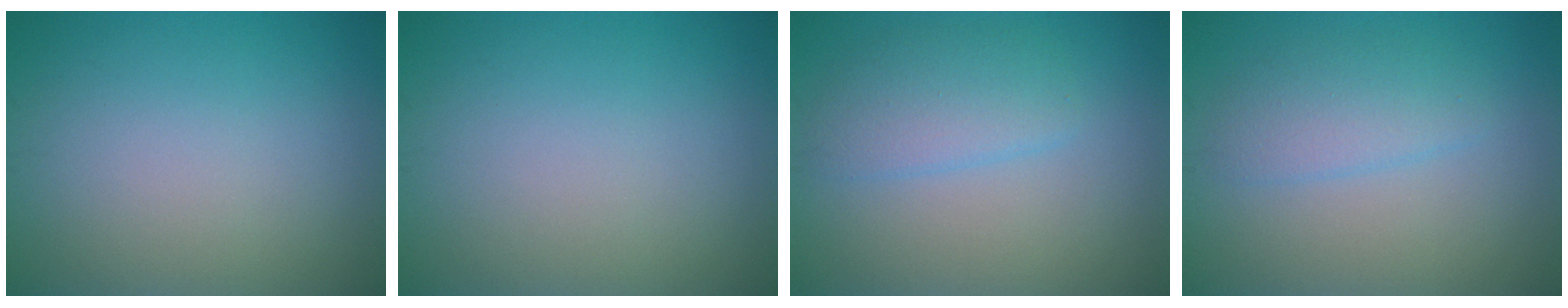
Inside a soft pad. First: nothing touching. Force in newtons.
{"total": 0.0}
{"total": 3.1, "press": 3.1, "slide": 0.1}
{"total": 2.6, "press": 2.6, "slide": 0.1}